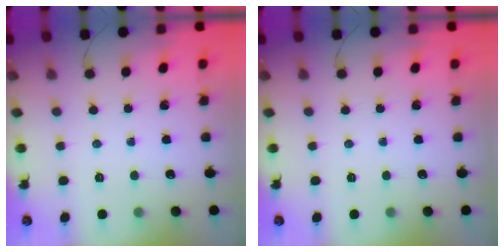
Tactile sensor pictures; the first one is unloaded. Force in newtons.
{"total": 0.0}